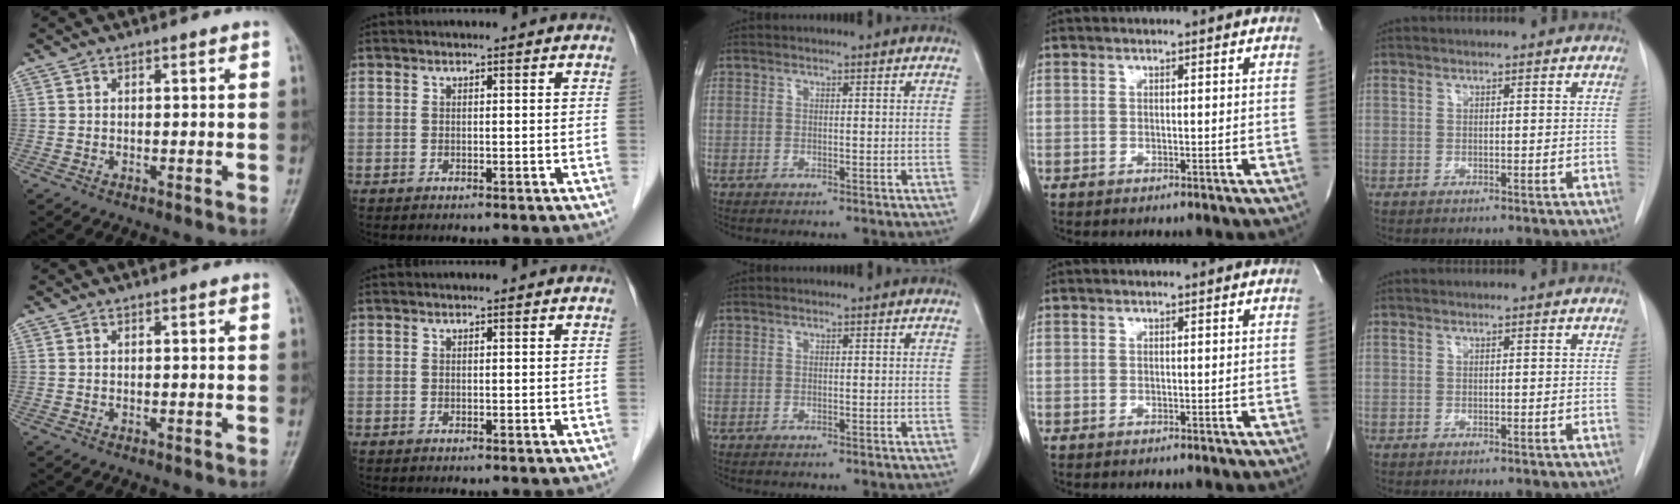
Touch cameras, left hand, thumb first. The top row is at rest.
{}